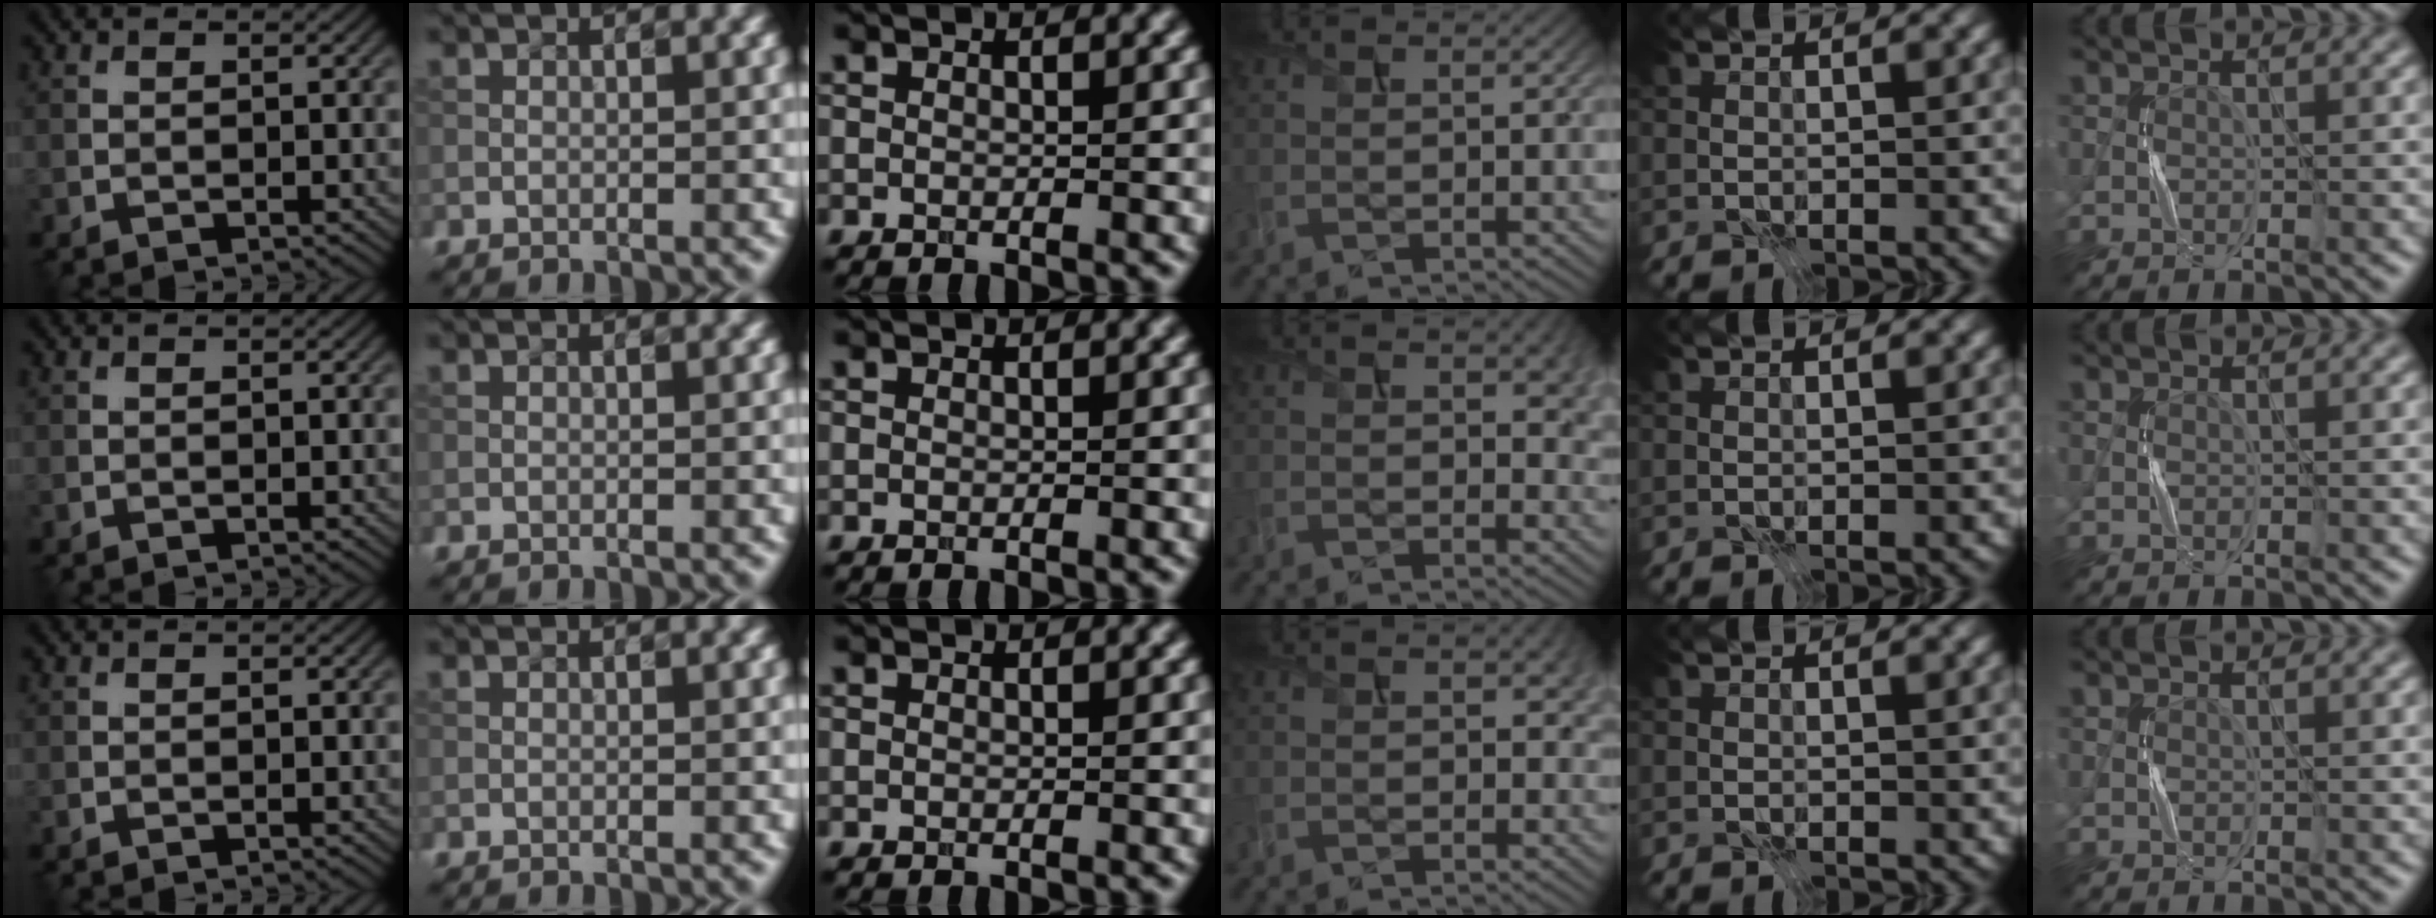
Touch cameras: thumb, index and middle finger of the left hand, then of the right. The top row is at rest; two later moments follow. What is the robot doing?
{"motion": "press", "object": "syringe"}